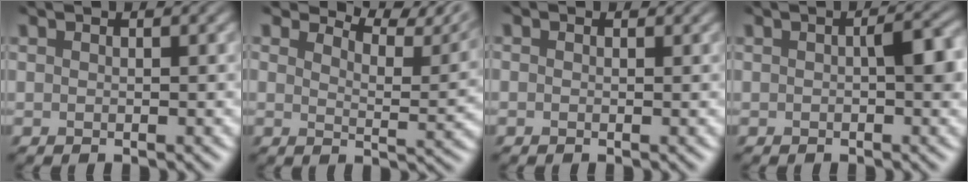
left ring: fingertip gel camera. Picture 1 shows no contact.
{"total": 7.9, "force": [7.1, 1.8, 2.9], "torque": [-0.057, 0.003, 0.099]}
{"total": 0.0}
{"total": 3.3, "force": [0.0, 1.7, 2.9], "torque": [-0.056, 0.001, 0.000]}